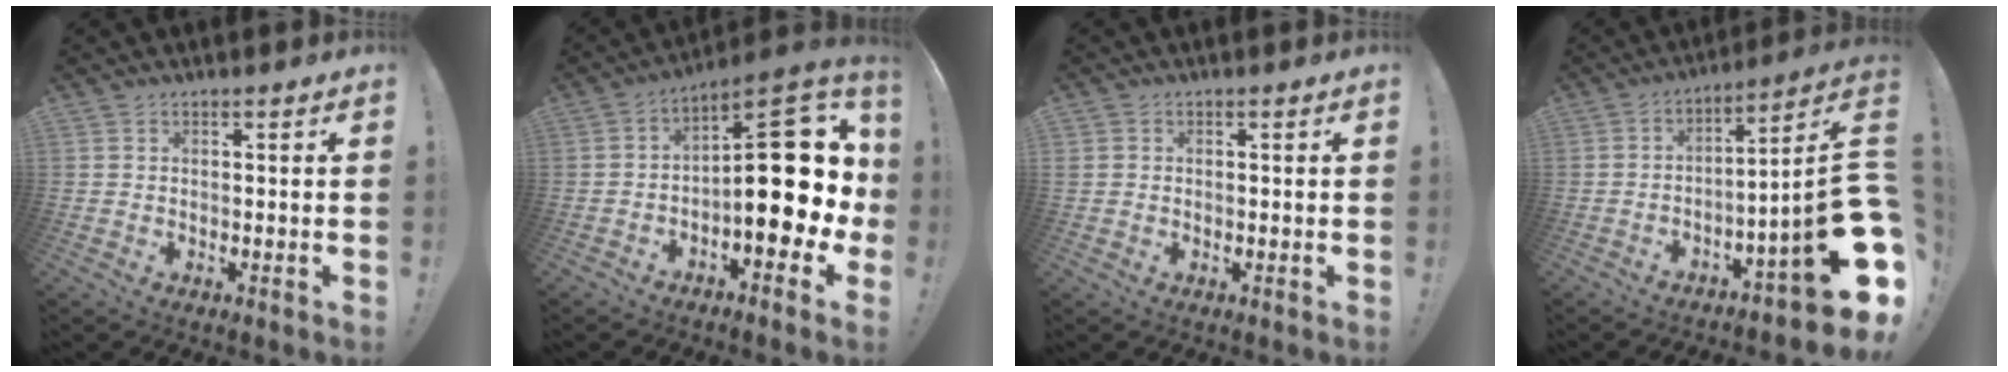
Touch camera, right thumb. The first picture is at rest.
{"total": 19.9, "force": [-1.3, 9.1, 17.6], "torque": [-0.211, 0.007, -0.012]}
{"total": 1.0, "force": [0.0, 1.0, 0.2], "torque": [-0.006, 0.002, 0.000]}
{"total": 15.8, "force": [-5.0, 1.6, 14.9], "torque": [-0.206, 0.010, -0.083]}